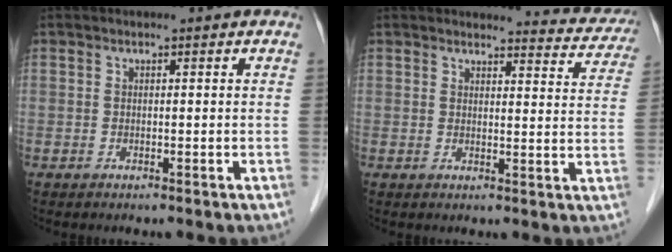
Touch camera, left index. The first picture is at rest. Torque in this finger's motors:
{"motor_torque": [0.90, -1.24, 0.16, 0.01]}